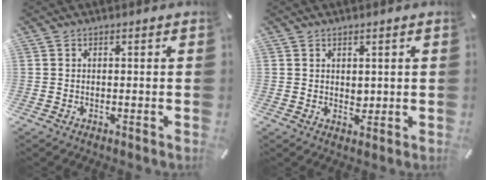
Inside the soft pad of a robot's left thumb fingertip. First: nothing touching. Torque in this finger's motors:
{"motor_torque": [0.19, 0.45, 0.15, -0.21, 0.06]}